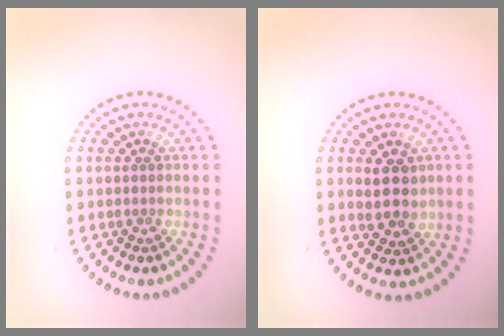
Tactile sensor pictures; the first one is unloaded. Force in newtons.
{"total": 3.0, "press": 2.8, "slide": 0.9}